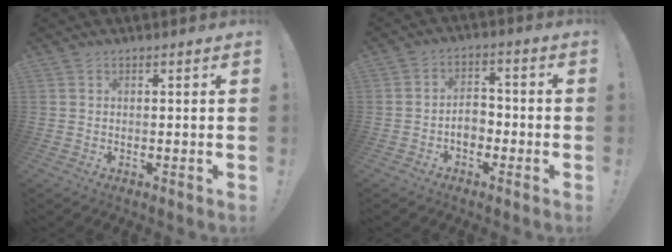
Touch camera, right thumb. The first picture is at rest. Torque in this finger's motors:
{"motor_torque": [0.94, 1.02, 0.54, -0.63, 0.00]}